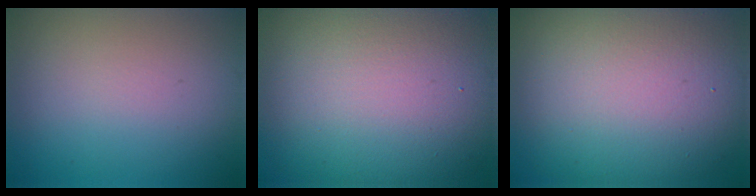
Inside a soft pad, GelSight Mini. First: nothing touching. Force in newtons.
{"total": 17.4, "press": 17.4, "slide": 1.0}
{"total": 15.5, "press": 15.5, "slide": 1.2}